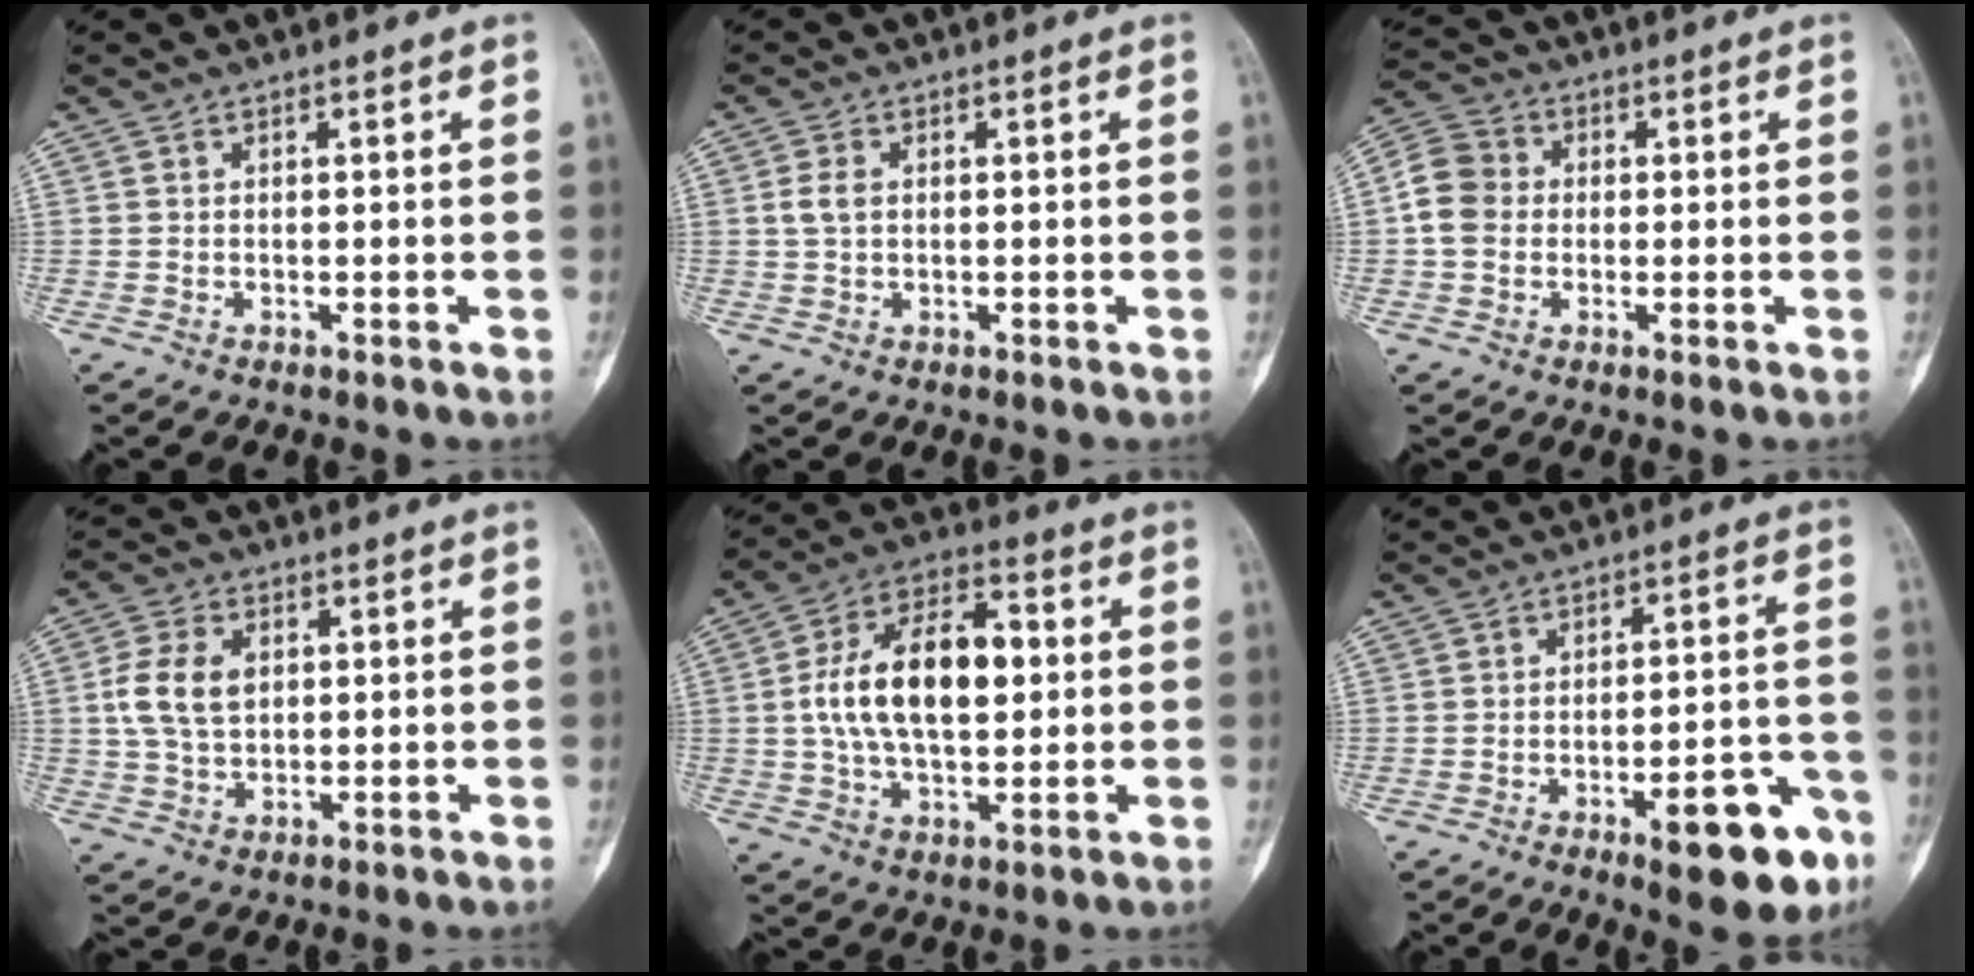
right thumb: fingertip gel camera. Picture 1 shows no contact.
{"total": 2.9, "force": [0.5, 1.9, 2.1], "torque": [-0.045, 0.004, 0.011]}
{"total": 7.1, "force": [-0.3, 6.1, 3.6], "torque": [-0.057, 0.022, -0.018]}
{"total": 8.5, "force": [1.4, 5.9, 5.9], "torque": [-0.111, 0.003, 0.028]}
{"total": 17.4, "force": [1.4, 9.6, 14.5], "torque": [-0.237, 0.021, 0.020]}
{"total": 13.3, "force": [-6.6, 4.7, 10.5], "torque": [-0.109, 0.036, -0.083]}